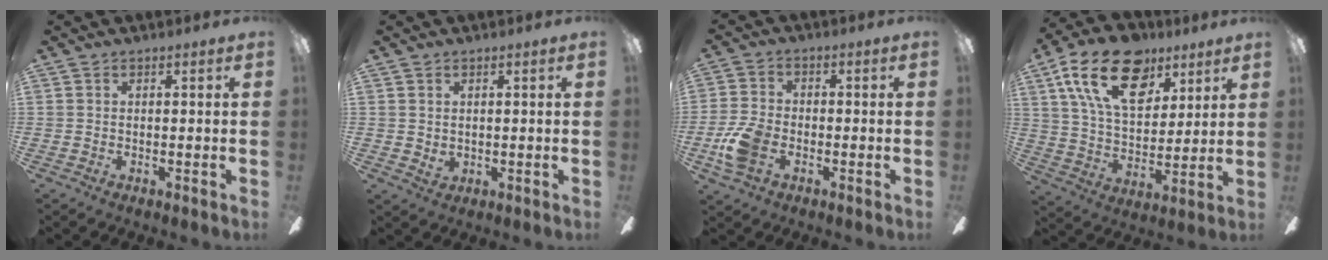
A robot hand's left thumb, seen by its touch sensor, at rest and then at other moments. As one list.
[{"total": 1.7, "force": [1.0, 1.3, 0.5], "torque": [-0.002, -0.002, 0.017]}, {"total": 8.9, "force": [-3.0, 5.9, 5.9], "torque": [-0.130, 0.012, -0.054]}, {"total": 20.9, "force": [10.9, 12.4, 12.8], "torque": [-0.212, -0.037, 0.195]}]